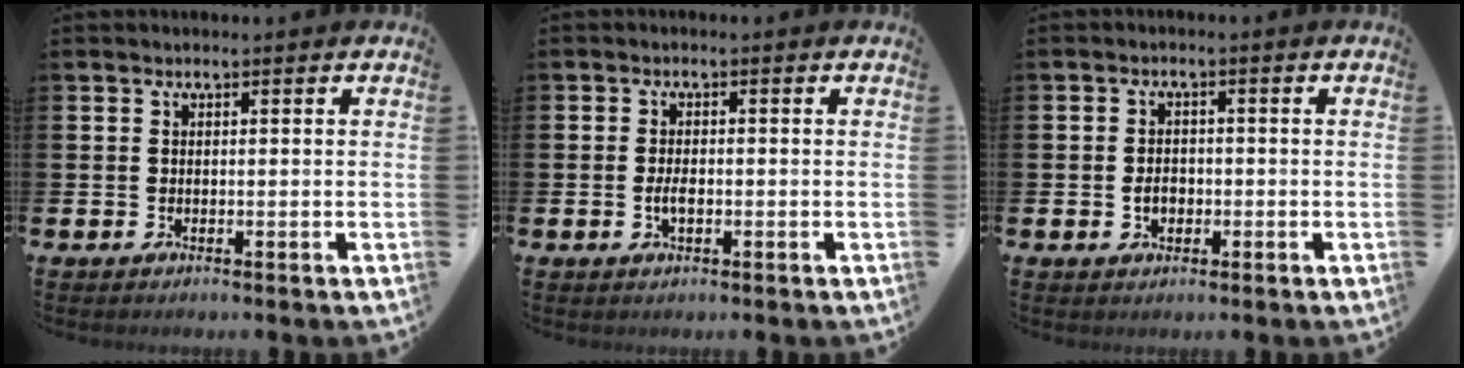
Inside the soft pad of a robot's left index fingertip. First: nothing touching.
{"total": 2.1, "force": [-0.4, 0.9, 1.8], "torque": [-0.028, -0.001, -0.009]}
{"total": 2.3, "force": [-0.5, 1.8, 1.3], "torque": [-0.013, 0.000, -0.015]}